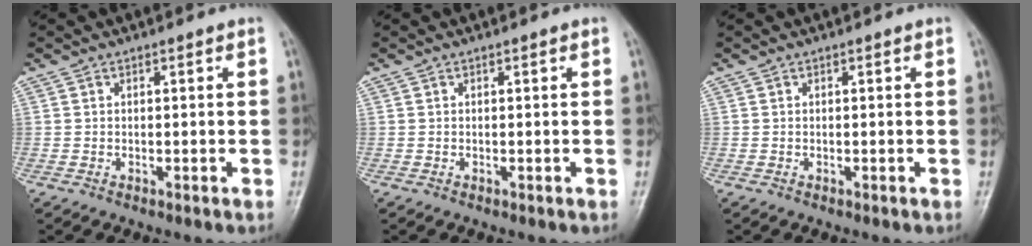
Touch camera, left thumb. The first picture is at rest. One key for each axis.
{"total": 0.0}
{"total": 0.0}